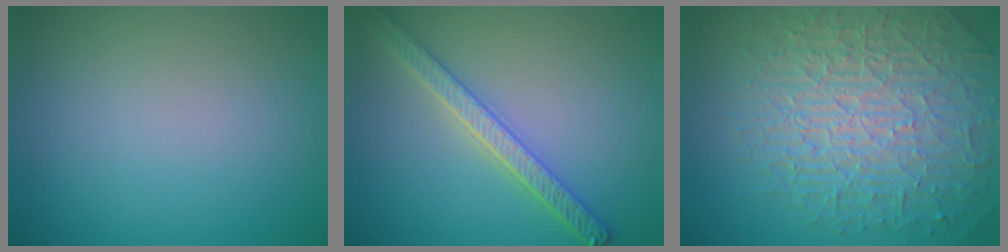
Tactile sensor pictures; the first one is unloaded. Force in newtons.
{"total": 4.3, "press": 3.9, "slide": 1.9}
{"total": 9.7, "press": 6.4, "slide": 7.3}